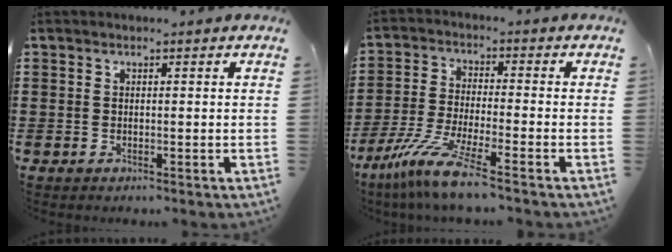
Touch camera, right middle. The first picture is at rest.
{"total": 8.5, "force": [-6.1, 0.3, 5.8], "torque": [-0.140, -0.019, -0.126]}